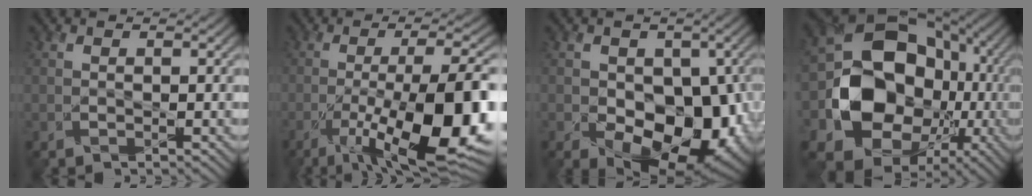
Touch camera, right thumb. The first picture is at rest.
{"total": 17.6, "force": [-5.9, 5.3, 15.7], "torque": [-0.223, -0.005, -0.088]}
{"total": 13.6, "force": [-3.0, 9.1, 9.8], "torque": [-0.130, -0.033, -0.042]}
{"total": 17.5, "force": [-2.7, 14.3, 9.7], "torque": [-0.183, -0.037, -0.039]}